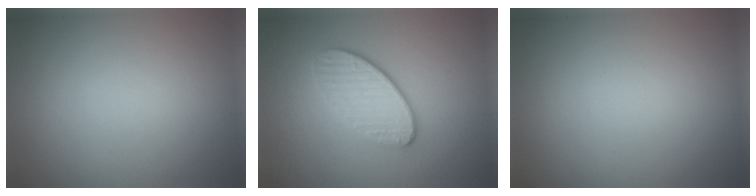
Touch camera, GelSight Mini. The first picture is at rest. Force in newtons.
{"total": 3.6, "press": 2.9, "slide": 2.1}
{"total": 0.0}